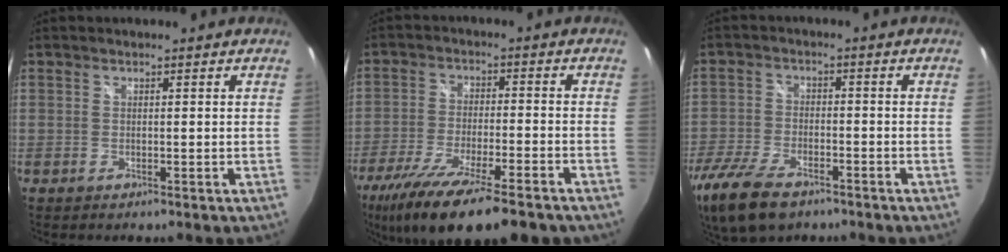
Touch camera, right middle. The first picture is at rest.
{"total": 19.0, "force": [-14.2, 3.6, 12.0], "torque": [-0.236, -0.060, -0.234]}
{"total": 14.1, "force": [-9.5, 6.5, 8.1], "torque": [-0.205, -0.040, -0.176]}